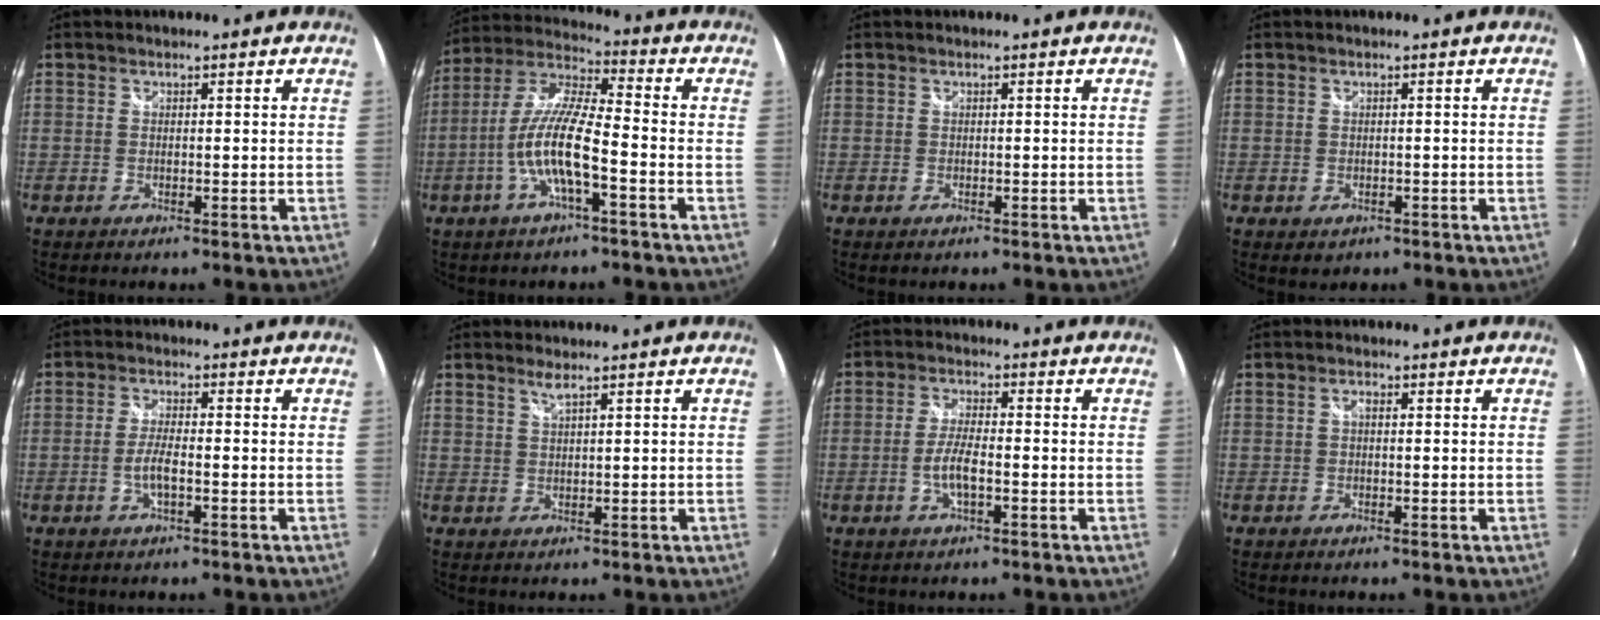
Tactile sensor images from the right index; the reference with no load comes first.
{"total": 12.0, "force": [-4.0, 2.2, 11.1], "torque": [-0.226, 0.000, -0.077]}
{"total": 0.6, "force": [-0.4, 0.4, 0.2], "torque": [-0.005, -0.003, -0.010]}
{"total": 2.6, "force": [-1.1, 2.0, 1.1], "torque": [-0.025, -0.007, -0.012]}
{"total": 4.0, "force": [-1.4, 1.0, 3.6], "torque": [-0.075, -0.002, -0.026]}
{"total": 1.6, "force": [1.2, -0.1, 1.0], "torque": [-0.019, -0.001, 0.022]}
{"total": 5.1, "force": [-1.7, 1.3, 4.6], "torque": [-0.095, -0.001, -0.032]}
{"total": 0.9, "force": [0.0, 0.4, 0.8], "torque": [-0.015, 0.004, -0.003]}